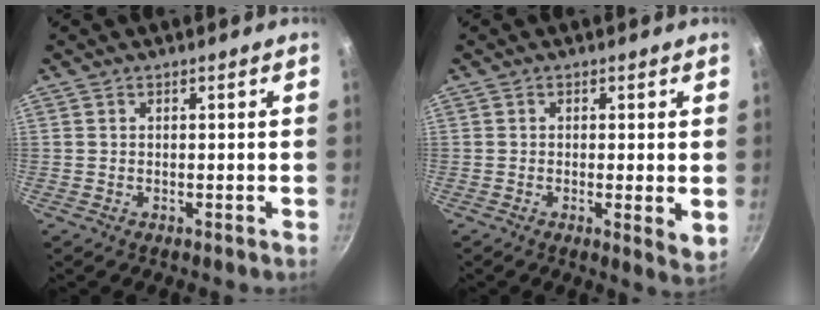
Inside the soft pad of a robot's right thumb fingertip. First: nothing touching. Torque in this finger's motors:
{"motor_torque": [-0.15, 0.15, 0.00, 0.55, -0.02]}